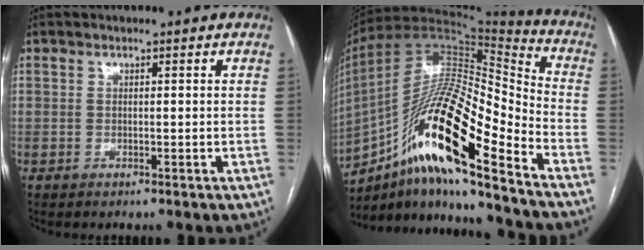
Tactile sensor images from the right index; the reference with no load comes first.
{"total": 22.1, "force": [-11.8, 3.1, 18.5], "torque": [-0.335, -0.002, -0.208]}